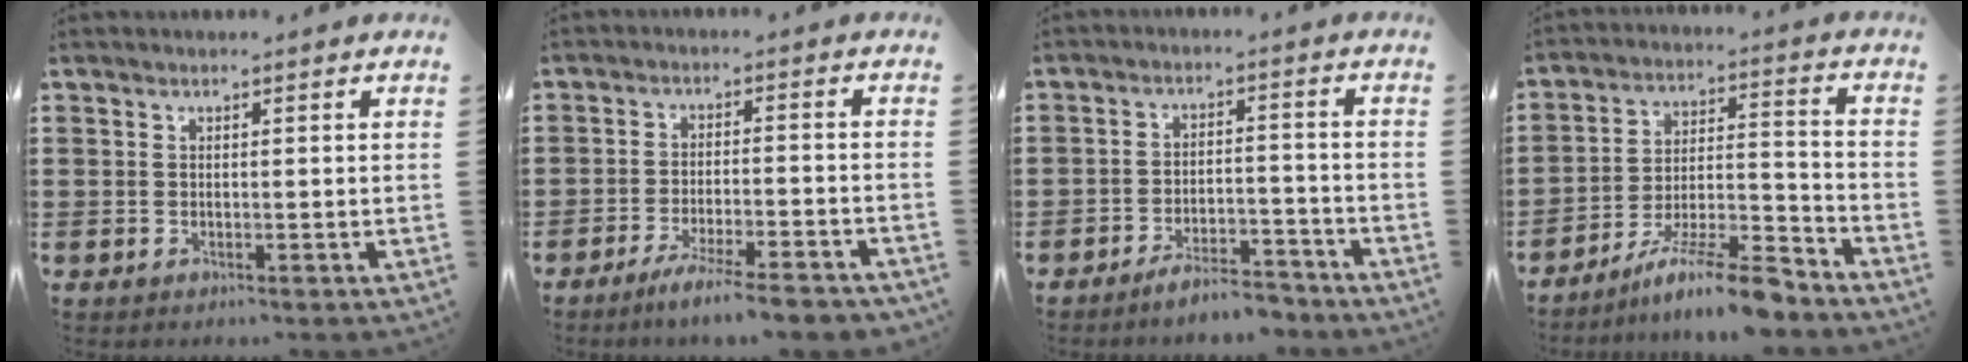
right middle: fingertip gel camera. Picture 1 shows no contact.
{"total": 5.7, "force": [-4.9, -0.1, 2.9], "torque": [-0.050, -0.012, -0.088]}
{"total": 5.2, "force": [-5.0, 0.6, 1.3], "torque": [-0.020, 0.007, -0.098]}
{"total": 10.2, "force": [-8.7, 0.3, 5.3], "torque": [-0.092, 0.012, -0.166]}